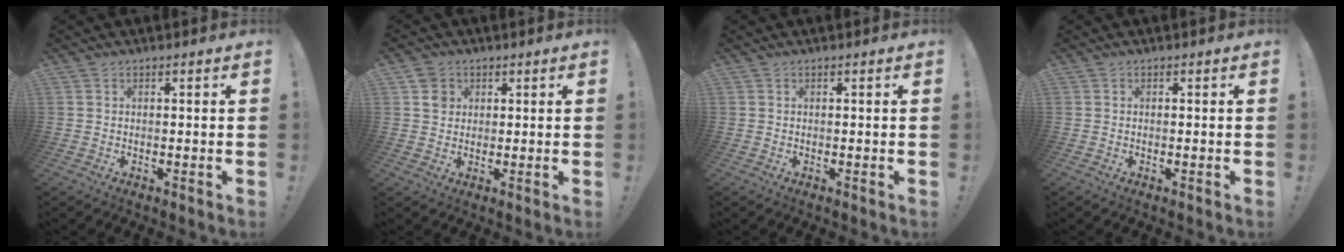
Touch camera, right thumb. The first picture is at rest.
{"total": 4.1, "force": [1.5, 3.7, 0.9], "torque": [0.003, -0.004, 0.025]}
{"total": 0.0}
{"total": 0.0}